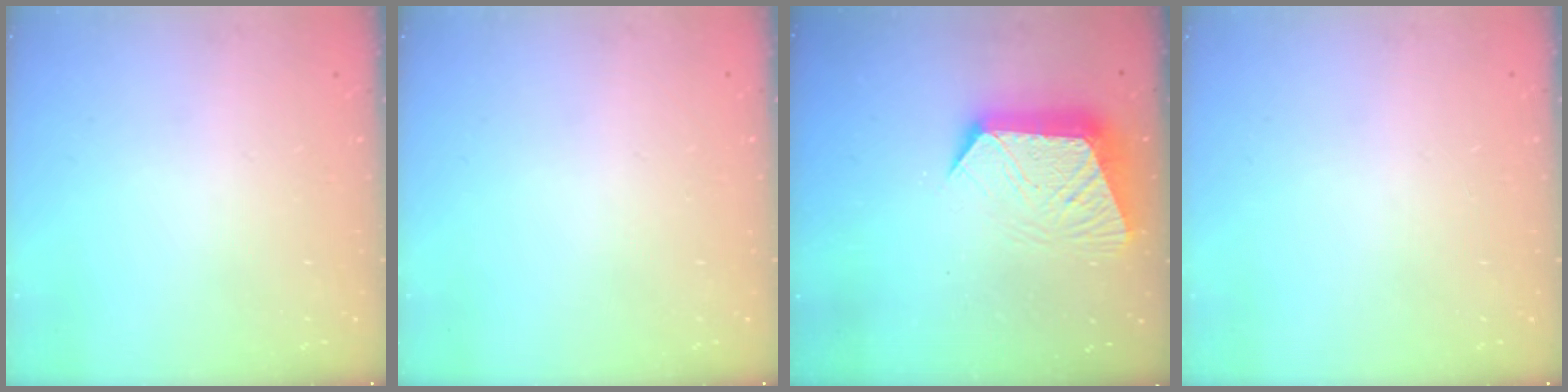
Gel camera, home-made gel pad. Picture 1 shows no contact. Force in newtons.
{"total": 0.0}
{"total": 12.9, "press": 12.9, "slide": 1.1}
{"total": 0.0}